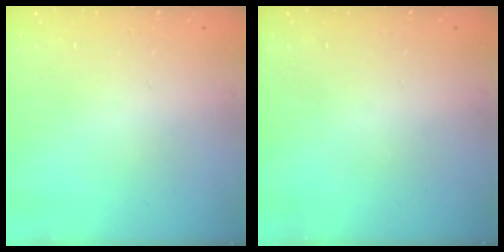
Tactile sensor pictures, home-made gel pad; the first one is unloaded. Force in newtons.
{"total": 0.0}